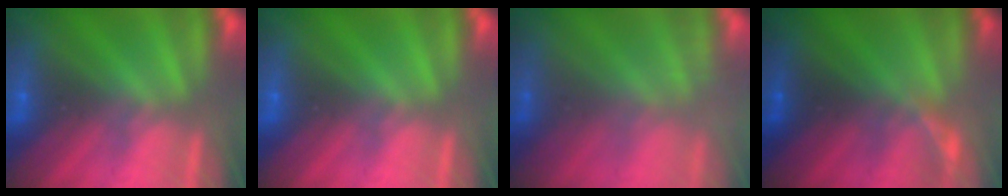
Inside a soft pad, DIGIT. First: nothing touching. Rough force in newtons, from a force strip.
{"total": 0.0}
{"total": 2.4}
{"total": 1.3}